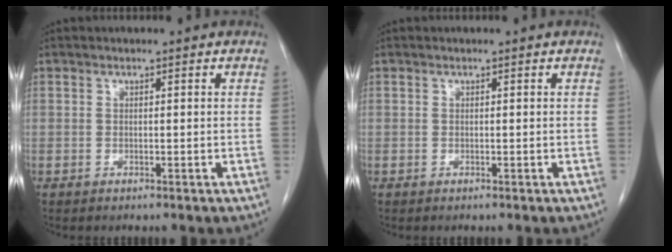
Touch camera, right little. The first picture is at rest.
{"total": 0.0}